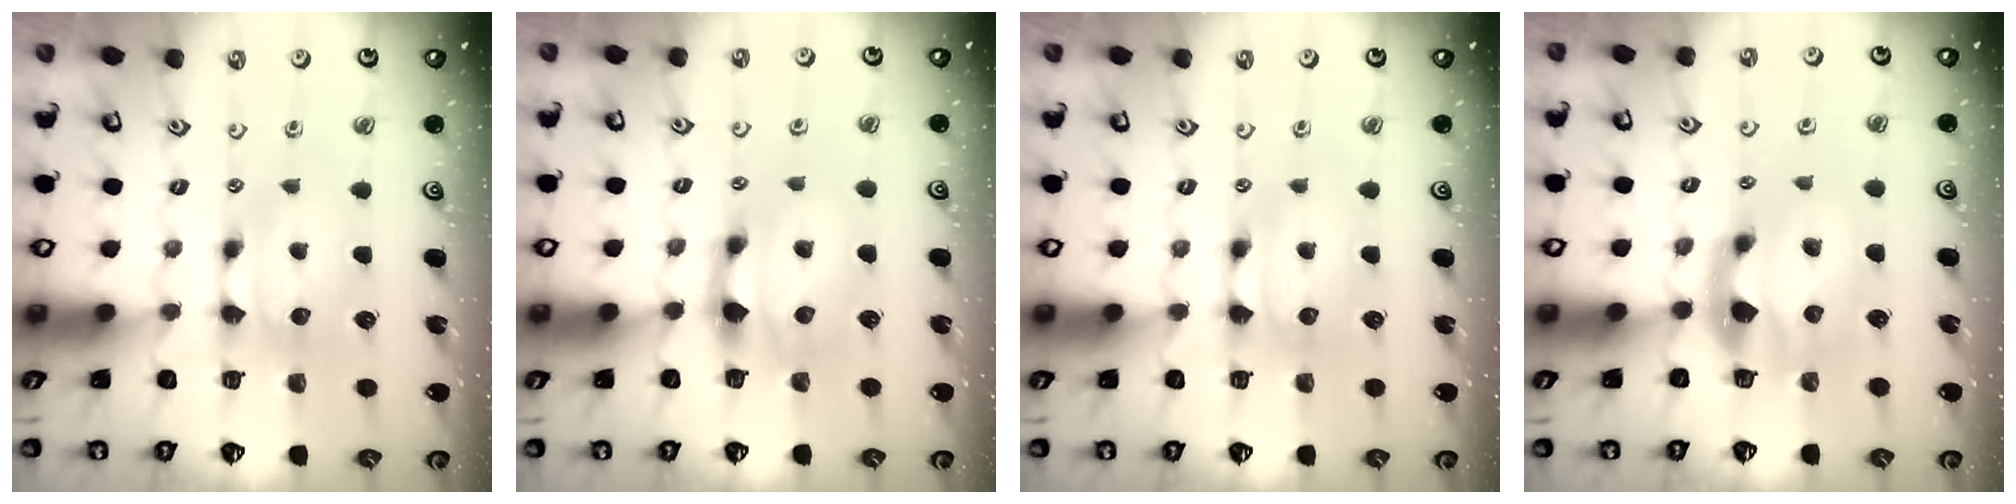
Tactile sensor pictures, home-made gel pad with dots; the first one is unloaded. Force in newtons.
{"total": 2.5, "press": 2.0, "slide": 1.5}
{"total": 0.0}
{"total": 2.8, "press": 2.5, "slide": 1.3}